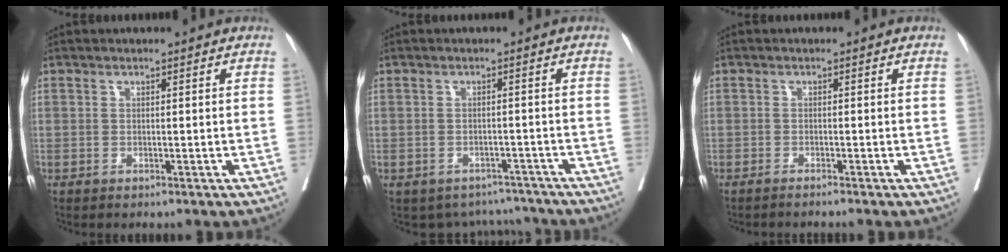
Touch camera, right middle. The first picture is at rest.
{"total": 5.8, "force": [-5.2, 2.6, -0.4], "torque": [0.020, 0.022, -0.064]}
{"total": 2.8, "force": [-2.5, -0.3, 1.3], "torque": [-0.014, 0.001, -0.032]}